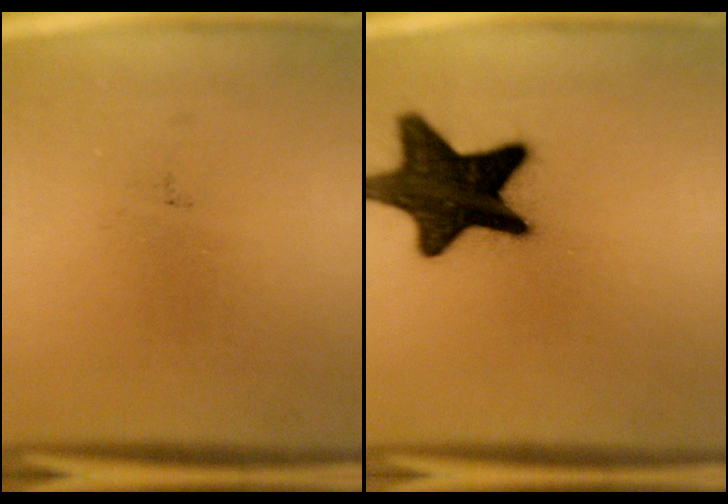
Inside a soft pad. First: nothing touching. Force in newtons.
{"total": 17.4}